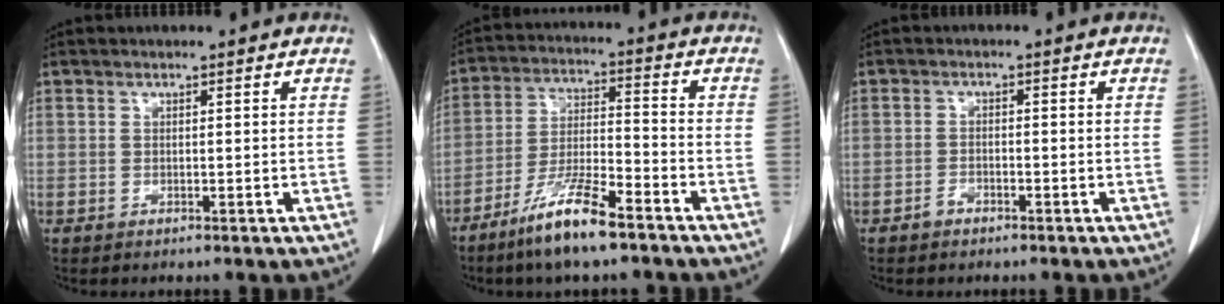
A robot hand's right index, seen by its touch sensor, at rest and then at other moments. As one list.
[{"total": 10.9, "force": [-7.6, 1.2, 7.7], "torque": [-0.153, -0.018, -0.145]}, {"total": 1.5, "force": [-1.1, 0.8, 0.6], "torque": [-0.011, 0.003, -0.018]}]